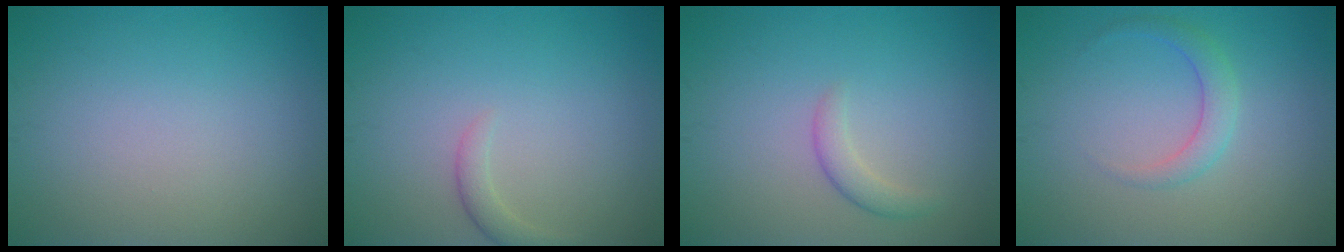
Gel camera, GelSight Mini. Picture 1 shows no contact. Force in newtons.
{"total": 1.4, "press": 1.4, "slide": 0.1}
{"total": 1.6, "press": 1.6, "slide": 0.0}
{"total": 2.0, "press": 2.0, "slide": 0.1}